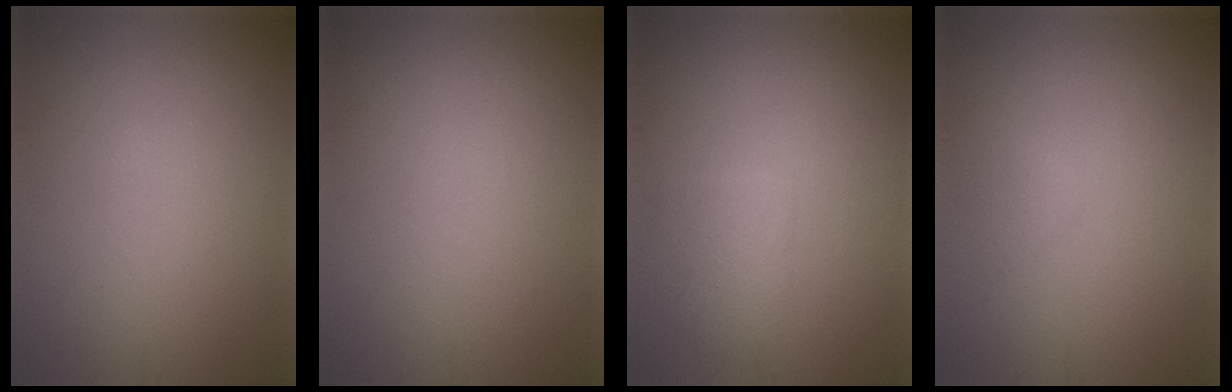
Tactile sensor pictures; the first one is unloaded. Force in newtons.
{"total": 0.0}
{"total": 2.4, "press": 2.4, "slide": 0.2}
{"total": 0.9, "press": 0.9, "slide": 0.1}